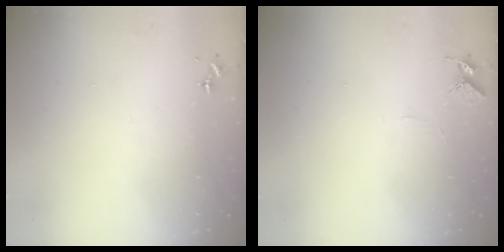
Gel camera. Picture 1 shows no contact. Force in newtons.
{"total": 5.4, "press": 5.4, "slide": 0.6}